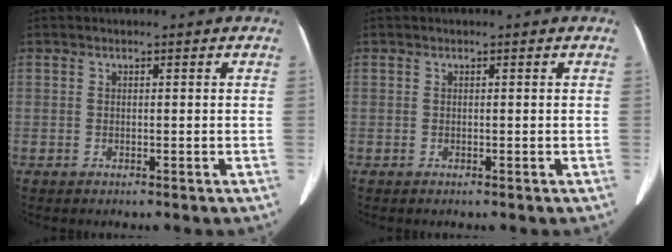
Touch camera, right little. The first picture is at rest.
{"total": 0.0}